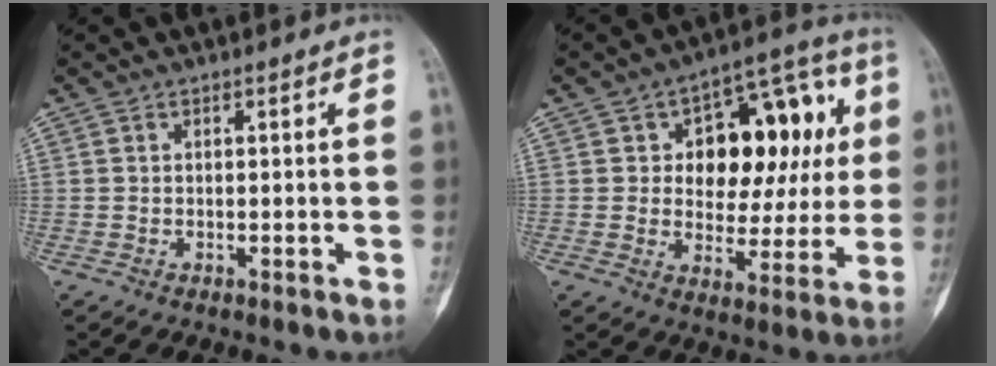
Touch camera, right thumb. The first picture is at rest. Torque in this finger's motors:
{"motor_torque": [0.09, 2.34, 0.72, 0.68, 0.05]}